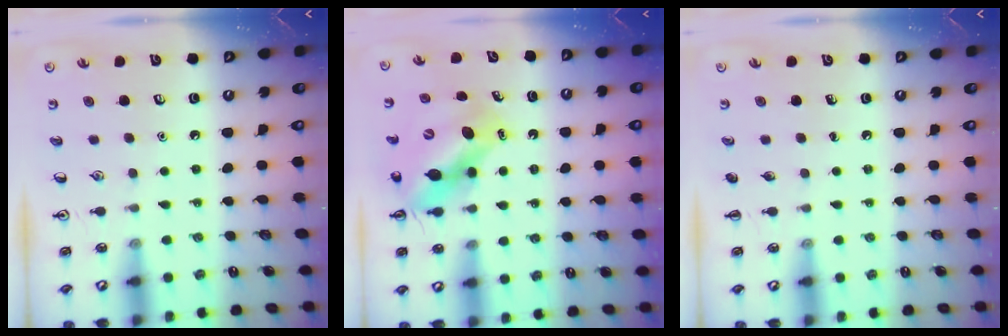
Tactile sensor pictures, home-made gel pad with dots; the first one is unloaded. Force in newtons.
{"total": 11.1, "press": 10.7, "slide": 2.9}
{"total": 0.0}